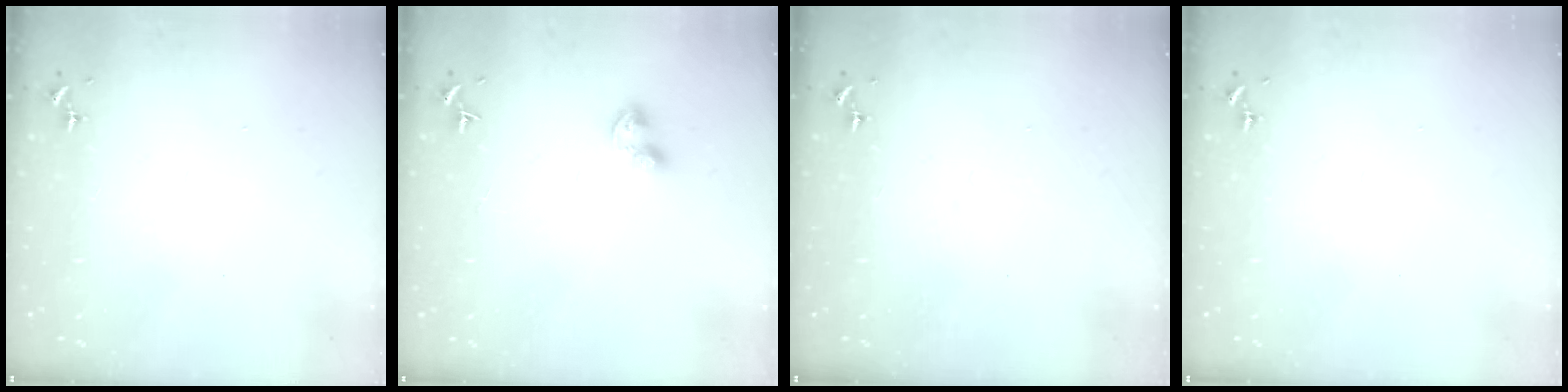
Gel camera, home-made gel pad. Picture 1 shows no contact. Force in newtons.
{"total": 5.1, "press": 5.1, "slide": 0.4}
{"total": 0.0}
{"total": 0.0}